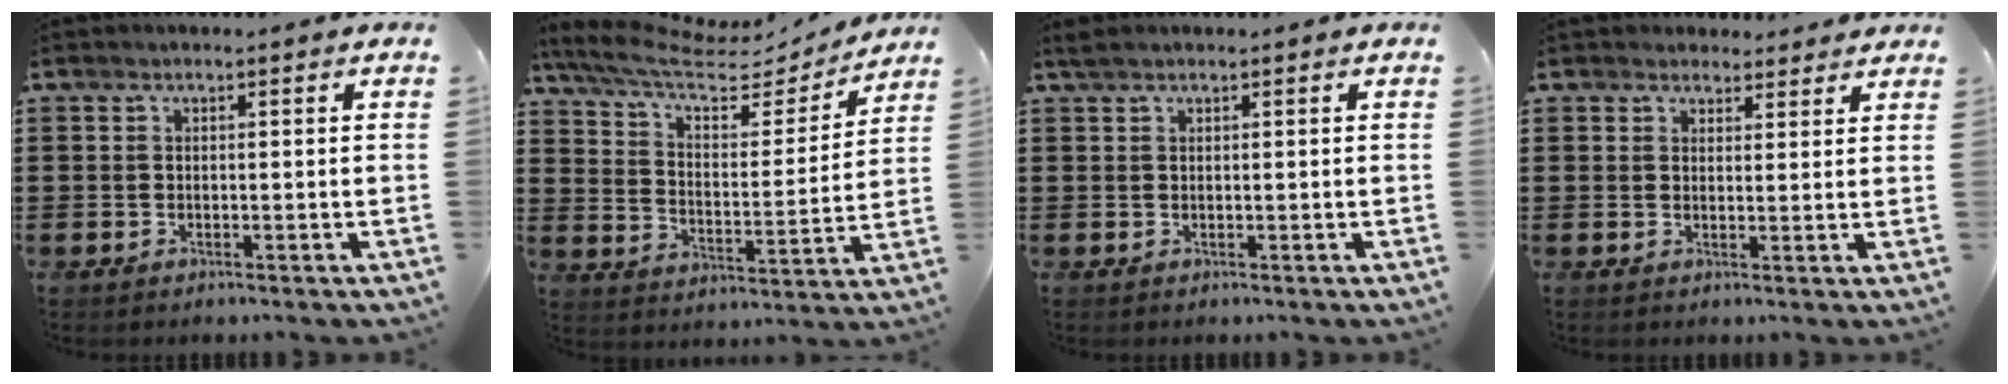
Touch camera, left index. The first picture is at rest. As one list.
[{"total": 8.5, "force": [6.6, 2.7, 4.5], "torque": [-0.116, -0.036, 0.113]}, {"total": 1.1, "force": [0.6, 0.1, 0.9], "torque": [-0.019, 0.000, 0.012]}, {"total": 2.9, "force": [2.7, 1.1, 0.0], "torque": [0.000, -0.004, 0.051]}]